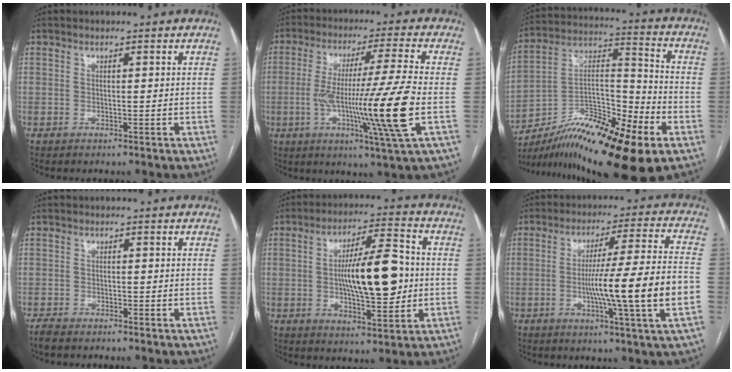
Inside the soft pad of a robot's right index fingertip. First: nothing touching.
{"total": 15.6, "force": [-3.1, -1.8, 15.2], "torque": [-0.280, -0.018, -0.057]}
{"total": 21.2, "force": [-13.4, 3.7, 16.0], "torque": [-0.263, 0.008, -0.225]}
{"total": 1.7, "force": [-1.6, 0.5, 0.5], "torque": [-0.014, -0.003, -0.027]}
{"total": 13.8, "force": [-0.1, 3.7, 13.3], "torque": [-0.223, 0.012, 0.001]}
{"total": 16.0, "force": [-3.3, -1.3, 15.6], "torque": [-0.255, -0.004, -0.058]}